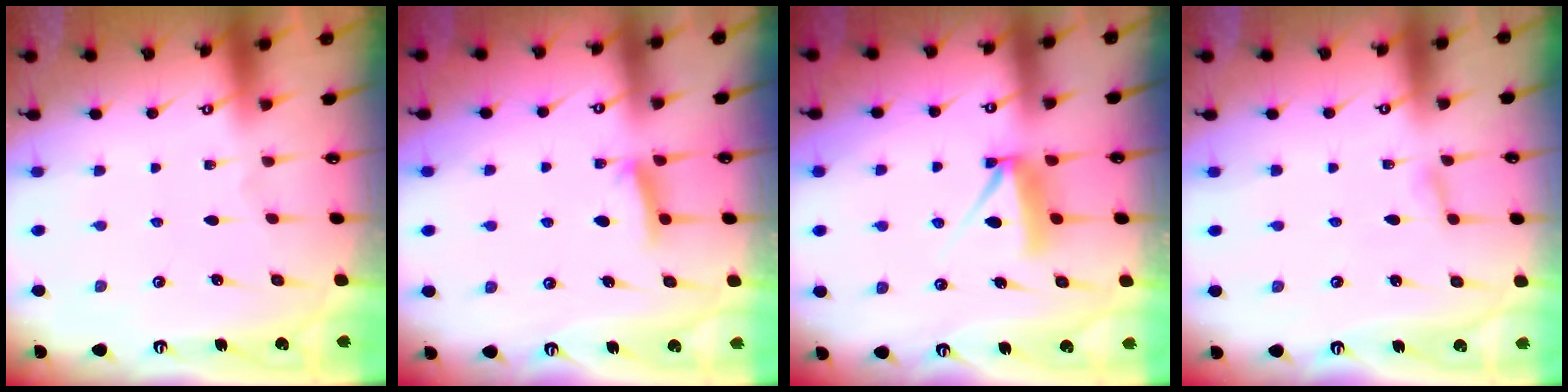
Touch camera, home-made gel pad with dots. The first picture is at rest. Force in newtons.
{"total": 5.5, "press": 5.5, "slide": 0.7}
{"total": 7.8, "press": 7.8, "slide": 0.7}
{"total": 3.5, "press": 3.4, "slide": 0.2}